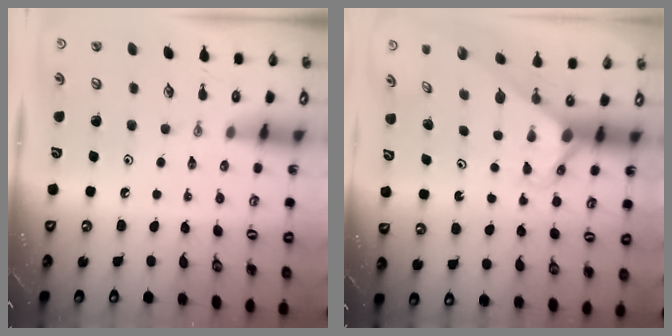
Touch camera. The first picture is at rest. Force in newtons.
{"total": 2.9, "press": 2.9, "slide": 0.0}